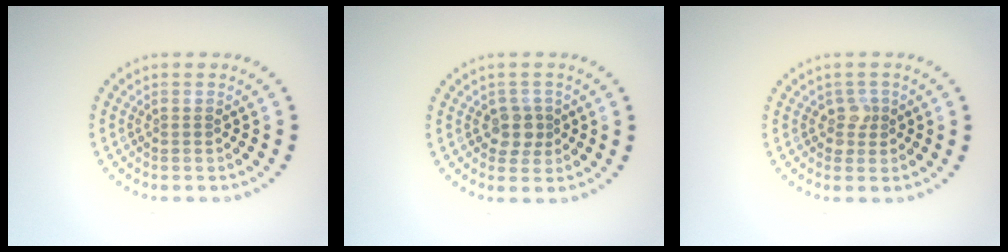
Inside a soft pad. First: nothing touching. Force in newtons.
{"total": 2.1, "press": 1.8, "slide": 1.0}
{"total": 1.4, "press": 1.1, "slide": 0.9}